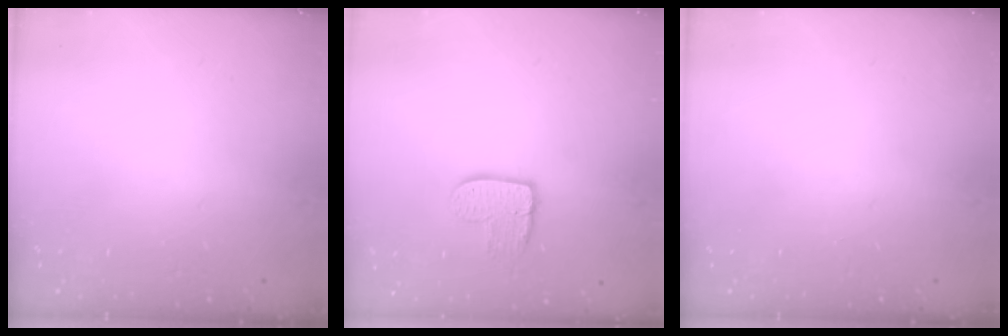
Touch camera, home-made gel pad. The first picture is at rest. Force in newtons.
{"total": 9.1, "press": 9.0, "slide": 0.7}
{"total": 0.0}